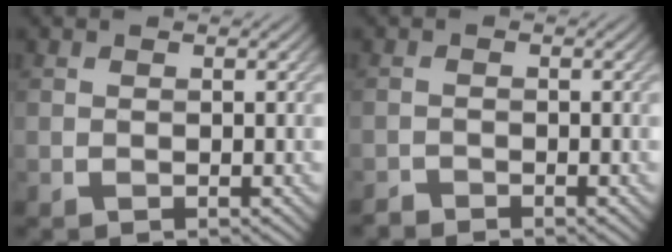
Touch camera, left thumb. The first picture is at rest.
{"total": 1.1, "force": [-1.1, -0.1, 0.0], "torque": [0.003, 0.002, -0.027]}